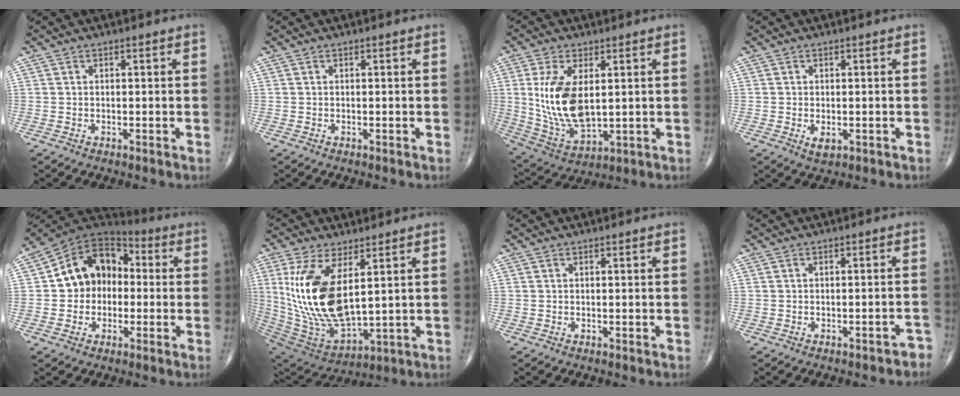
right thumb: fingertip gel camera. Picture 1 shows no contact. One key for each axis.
{"total": 0.0}
{"total": 14.1, "fx": 2.0, "fy": 7.3, "fz": 11.9, "tx": -0.233, "ty": -0.018, "tz": 0.055}
{"total": 2.3, "fx": -0.6, "fy": 1.3, "fz": 1.8, "tx": -0.028, "ty": -0.004, "tz": -0.006}
{"total": 13.8, "fx": 0.1, "fy": 10.9, "fz": 8.4, "tx": -0.098, "ty": 0.040, "tz": -0.012}
{"total": 19.6, "fx": 4.5, "fy": 9.0, "fz": 16.9, "tx": -0.343, "ty": -0.030, "tz": 0.105}
{"total": 0.0}
{"total": 2.9, "fx": -2.5, "fy": 1.0, "fz": 1.1, "tx": -0.010, "ty": 0.022, "tz": -0.026}